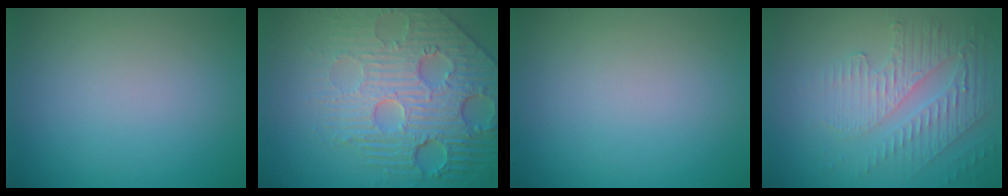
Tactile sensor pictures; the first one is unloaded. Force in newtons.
{"total": 7.5, "press": 5.9, "slide": 4.7}
{"total": 0.0}
{"total": 5.8, "press": 3.3, "slide": 4.7}